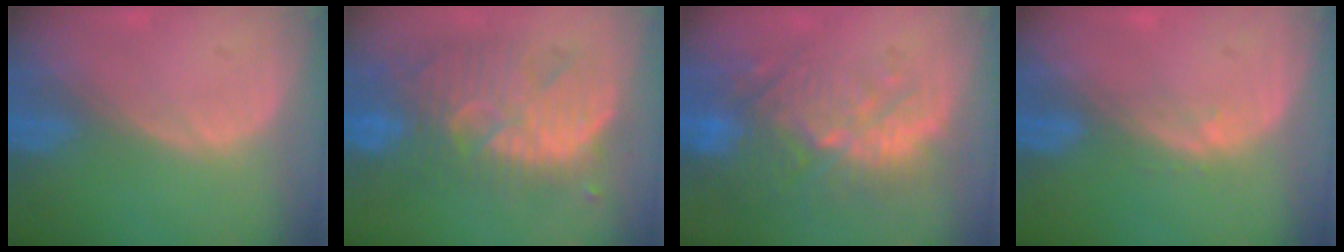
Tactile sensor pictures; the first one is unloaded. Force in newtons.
{"total": 11.0, "press": 10.5, "slide": 3.0}
{"total": 11.1, "press": 9.8, "slide": 5.3}
{"total": 1.0, "press": 1.0, "slide": 0.2}